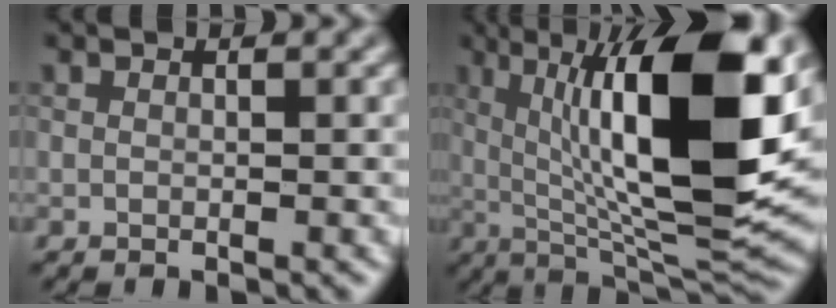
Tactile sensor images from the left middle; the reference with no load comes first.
{"total": 14.4, "force": [3.0, 4.1, 13.5], "torque": [-0.216, -0.001, 0.058]}